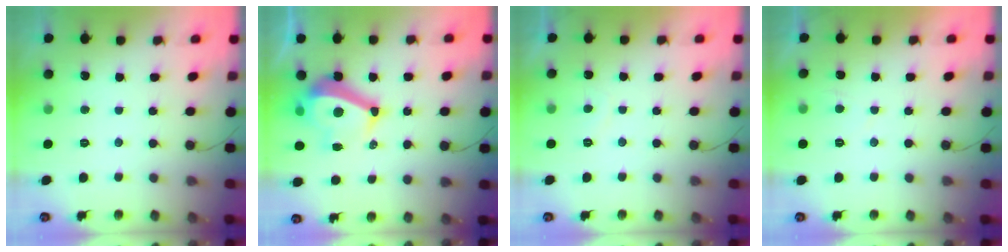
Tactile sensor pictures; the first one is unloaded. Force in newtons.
{"total": 10.4, "press": 9.9, "slide": 3.1}
{"total": 0.9, "press": 0.7, "slide": 0.6}
{"total": 0.9, "press": 0.7, "slide": 0.5}